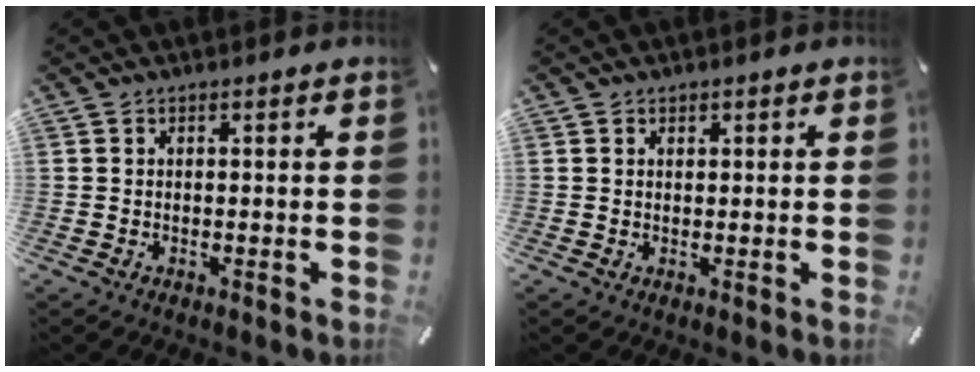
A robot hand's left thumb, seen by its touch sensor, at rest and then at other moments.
{"total": 0.9, "force": [0.4, 0.8, 0.2], "torque": [0.005, -0.001, 0.005]}